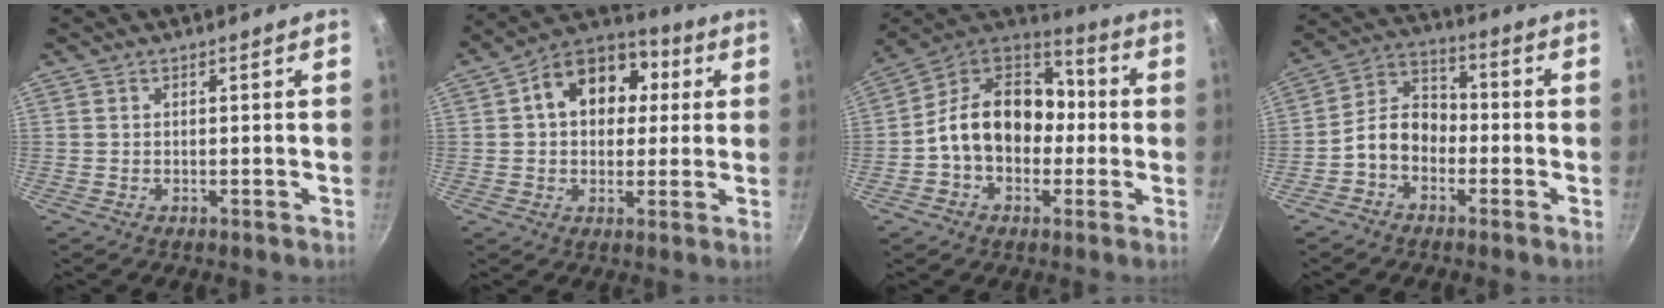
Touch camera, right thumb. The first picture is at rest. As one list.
[{"total": 15.1, "force": [3.3, 11.2, 9.6], "torque": [-0.114, 0.024, 0.034]}, {"total": 17.5, "force": [-1.3, 13.3, 11.3], "torque": [-0.143, 0.053, -0.041]}, {"total": 8.4, "force": [-2.8, 6.2, 4.9], "torque": [-0.059, 0.045, -0.070]}]